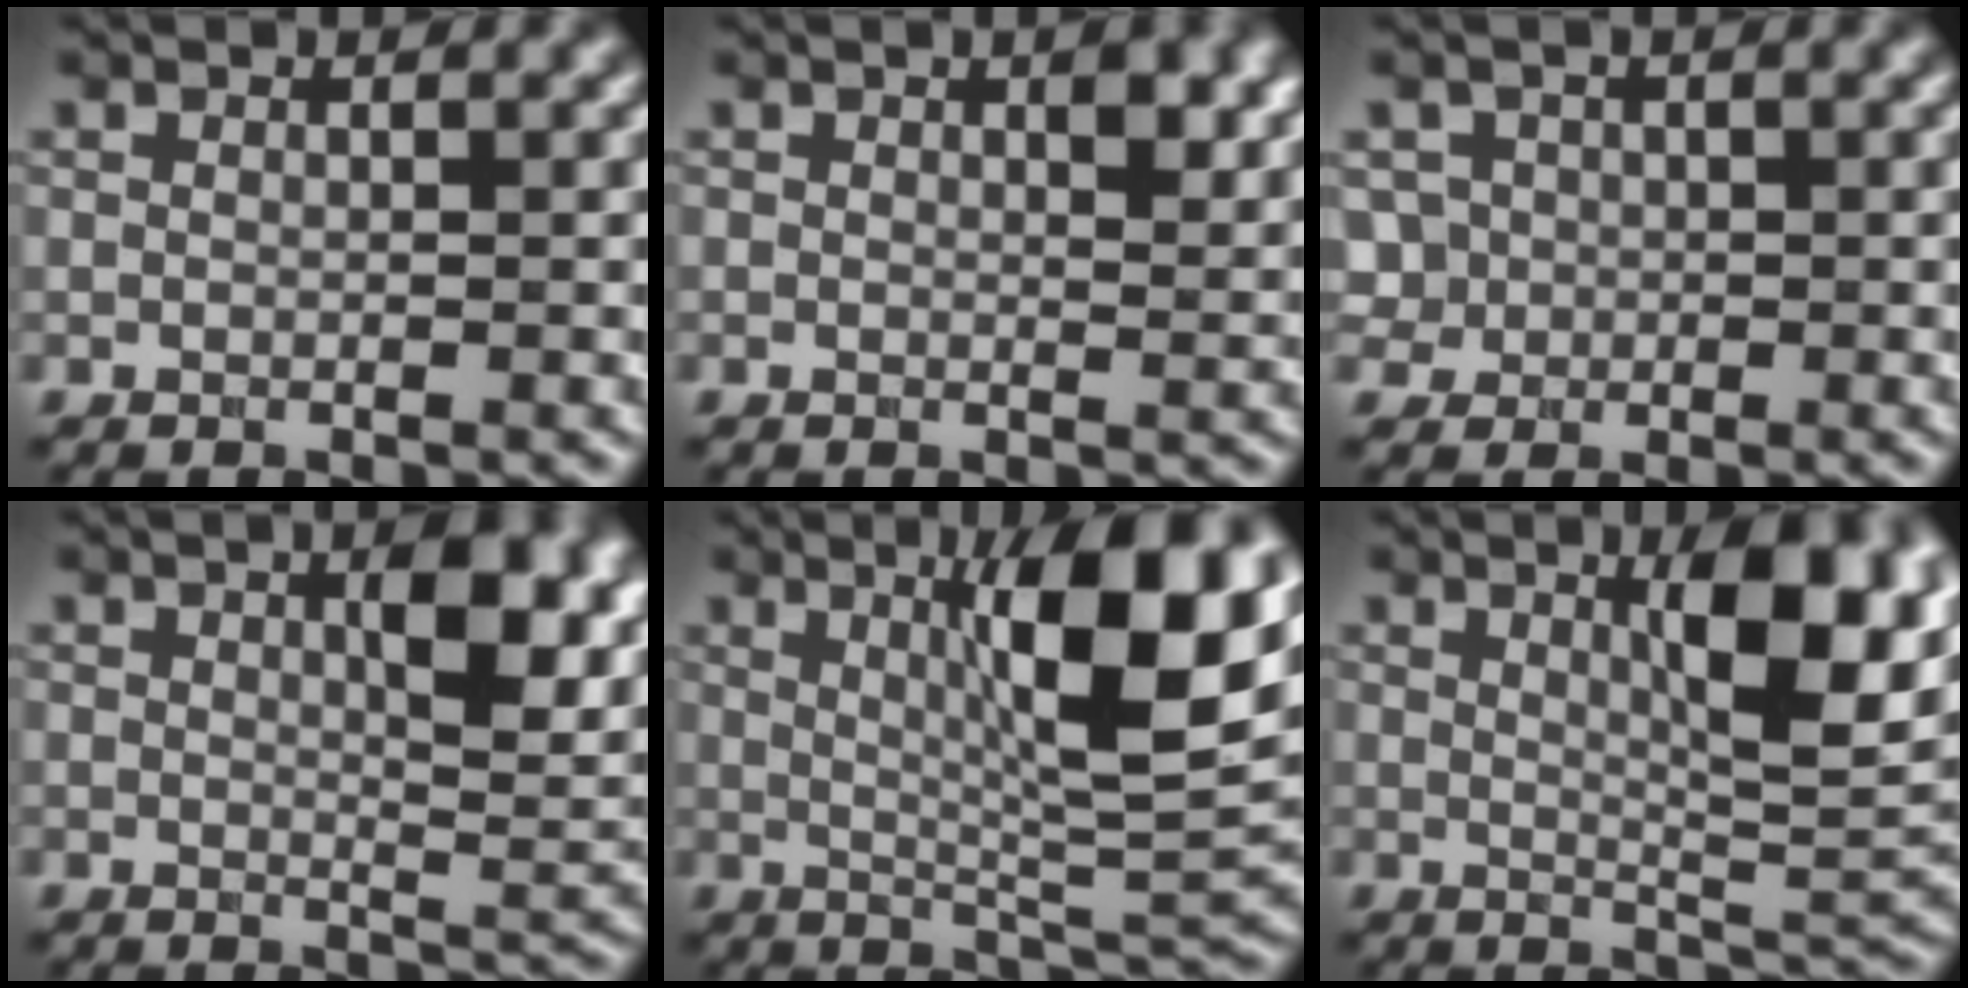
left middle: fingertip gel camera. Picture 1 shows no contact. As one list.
[{"total": 2.0, "force": [0.8, 0.8, 1.6], "torque": [-0.019, -0.003, 0.020]}, {"total": 2.6, "force": [-0.1, 2.5, 0.4], "torque": [-0.008, 0.014, 0.010]}, {"total": 7.0, "force": [2.3, 2.5, 6.1], "torque": [-0.081, 0.000, 0.043]}, {"total": 10.4, "force": [2.9, 2.2, 9.7], "torque": [-0.134, -0.001, 0.056]}, {"total": 8.5, "force": [2.9, 2.2, 7.7], "torque": [-0.099, 0.002, 0.055]}]